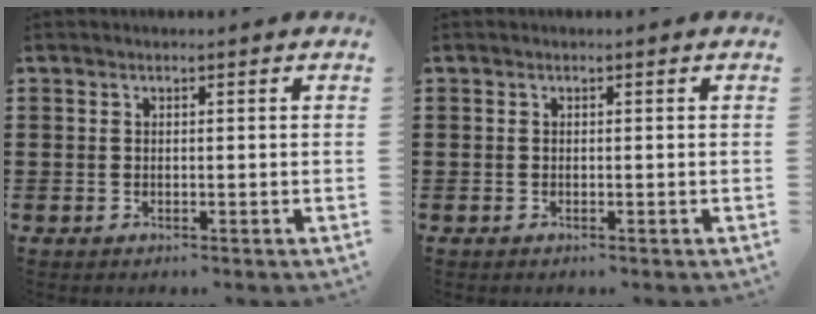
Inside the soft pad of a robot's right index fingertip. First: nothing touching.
{"total": 0.0}